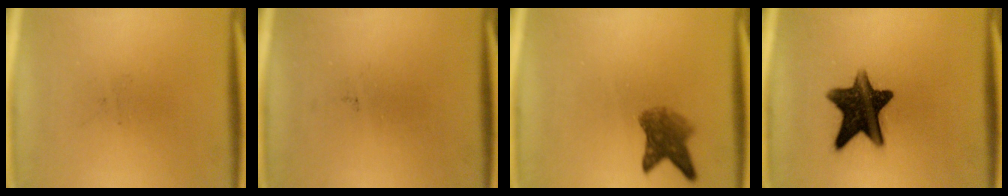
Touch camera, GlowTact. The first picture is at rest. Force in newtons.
{"total": 0.0}
{"total": 4.9}
{"total": 12.8}